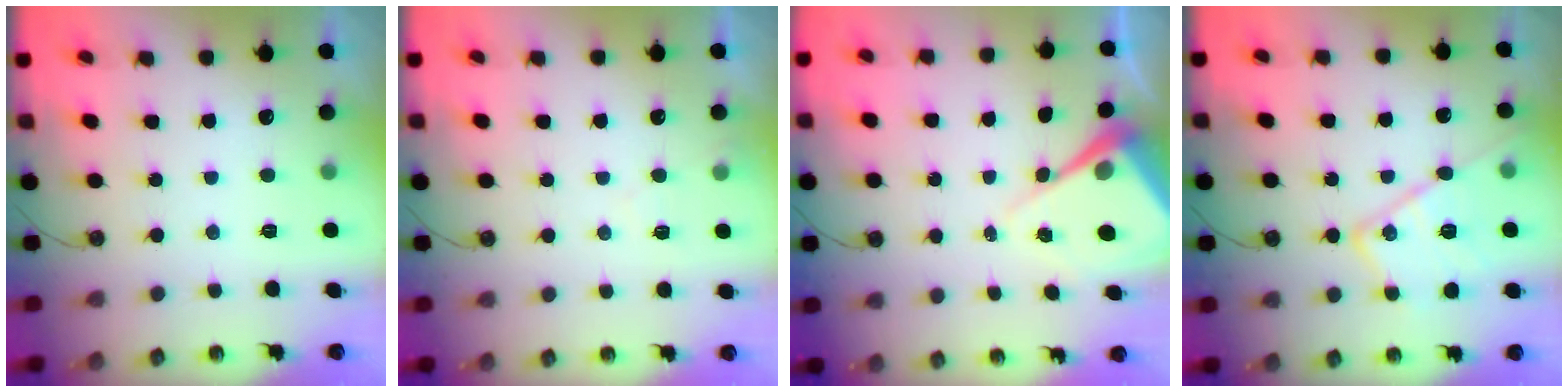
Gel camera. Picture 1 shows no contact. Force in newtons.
{"total": 5.5, "press": 5.4, "slide": 0.8}
{"total": 8.5, "press": 8.5, "slide": 0.6}
{"total": 16.1, "press": 16.0, "slide": 1.2}